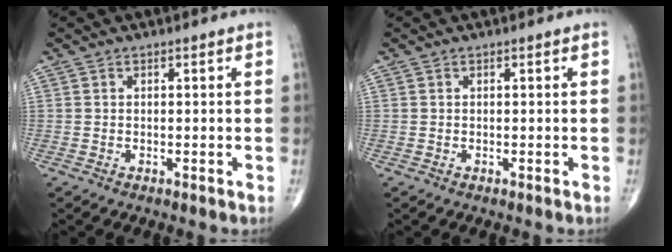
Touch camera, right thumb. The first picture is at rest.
{"total": 0.0}